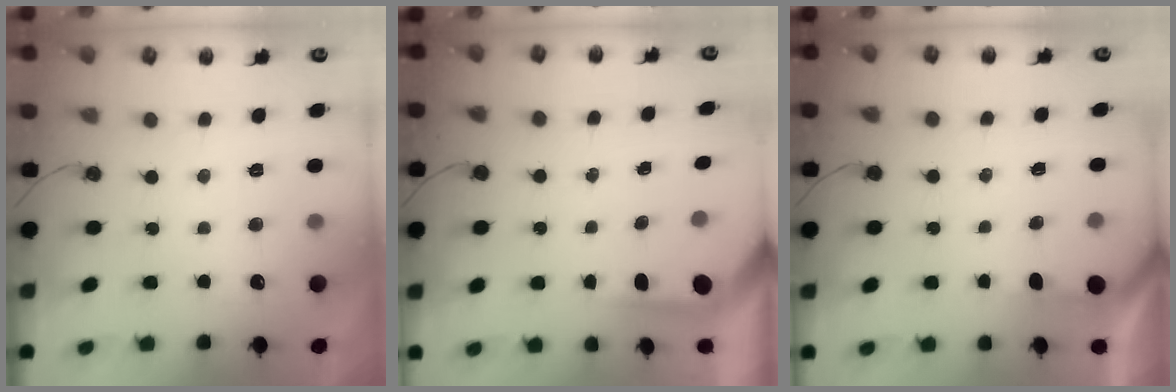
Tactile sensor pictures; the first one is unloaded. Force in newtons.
{"total": 3.9, "press": 3.8, "slide": 0.3}
{"total": 2.4, "press": 2.4, "slide": 0.3}